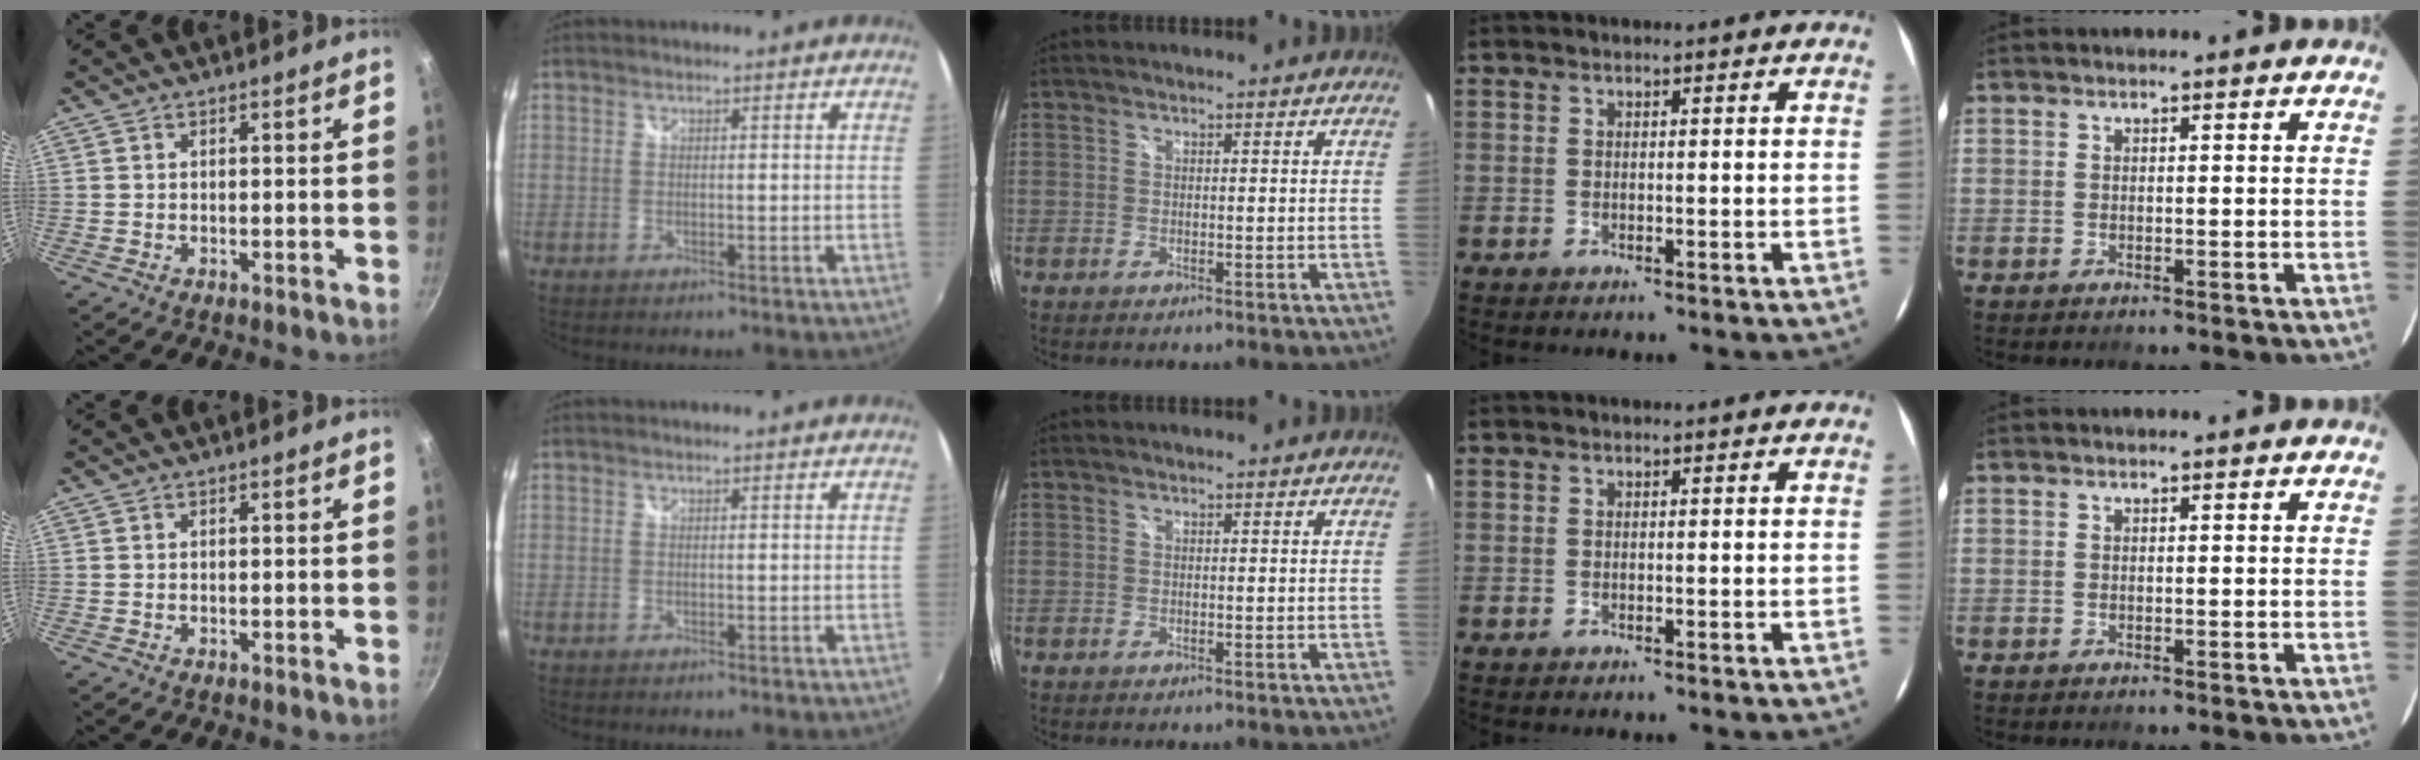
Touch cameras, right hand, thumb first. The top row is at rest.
{}